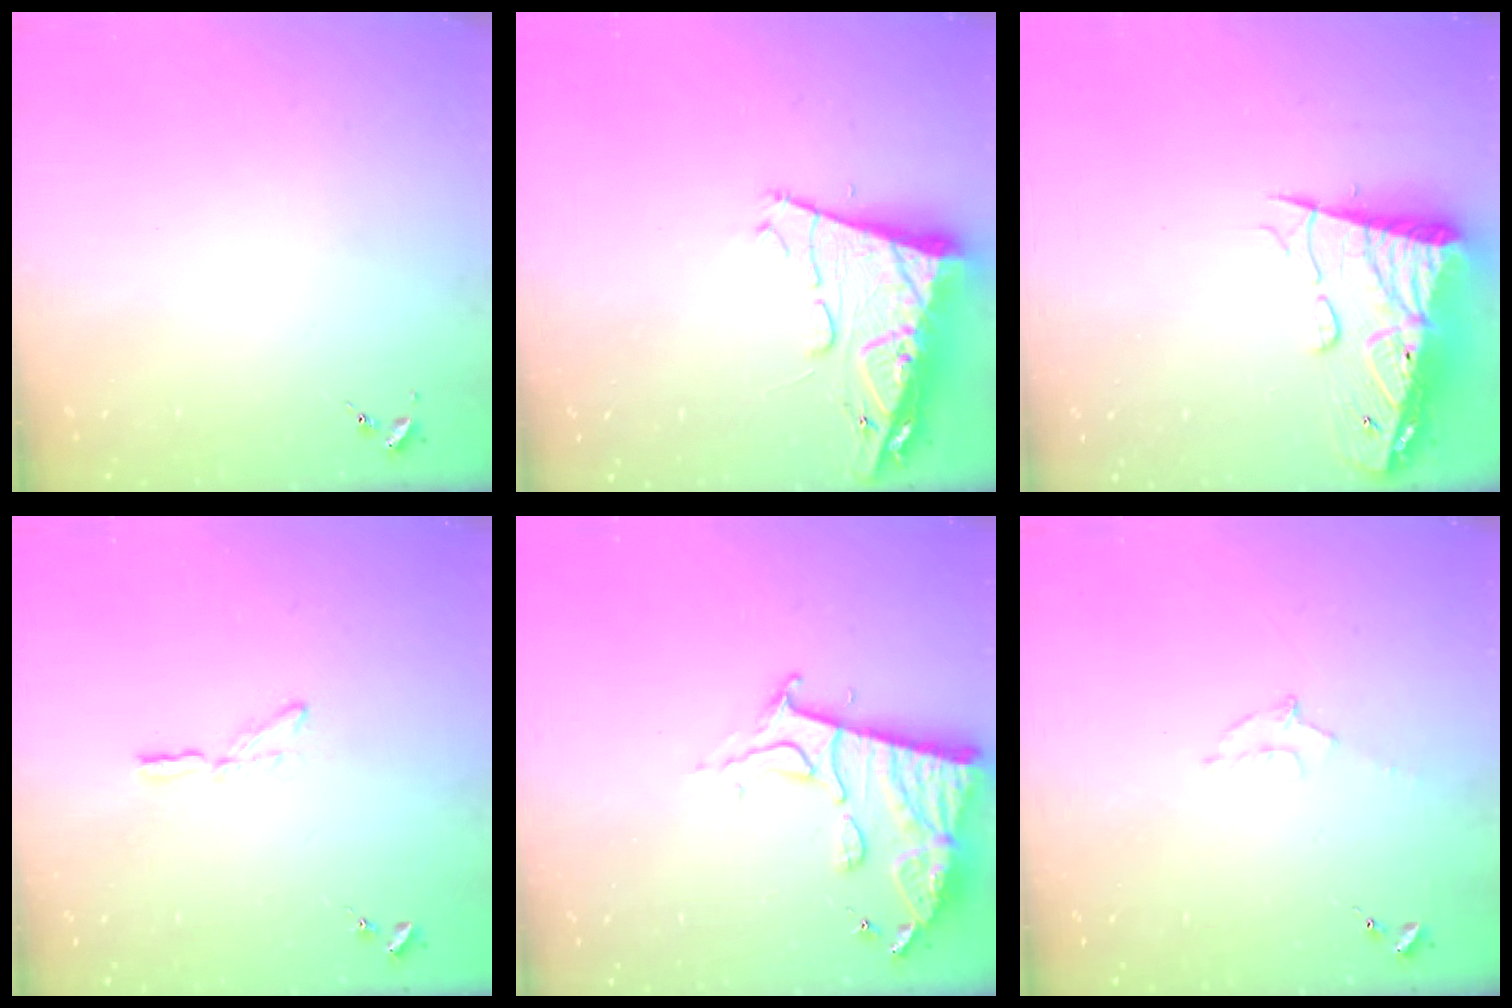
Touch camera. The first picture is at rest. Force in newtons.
{"total": 15.9, "press": 15.8, "slide": 1.5}
{"total": 15.3, "press": 15.2, "slide": 1.3}
{"total": 5.3, "press": 5.2, "slide": 0.3}
{"total": 13.6, "press": 13.6, "slide": 1.1}
{"total": 6.2, "press": 6.1, "slide": 1.1}